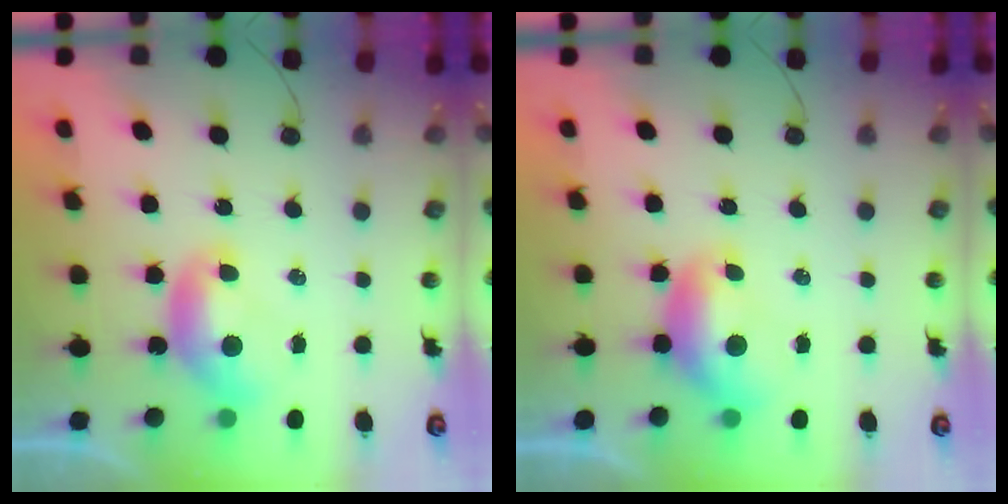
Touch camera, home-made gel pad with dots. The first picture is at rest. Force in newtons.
{"total": 1.0, "press": 0.7, "slide": 0.7}